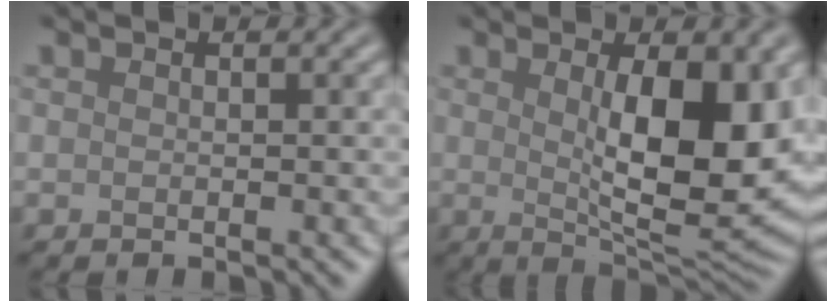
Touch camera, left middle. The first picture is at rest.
{"total": 10.2, "force": [1.2, 3.4, 9.6], "torque": [-0.138, -0.014, 0.028]}